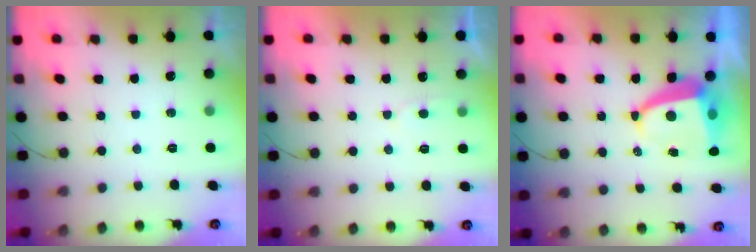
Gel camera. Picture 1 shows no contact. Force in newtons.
{"total": 2.5, "press": 2.5, "slide": 0.3}
{"total": 5.7, "press": 5.7, "slide": 0.4}